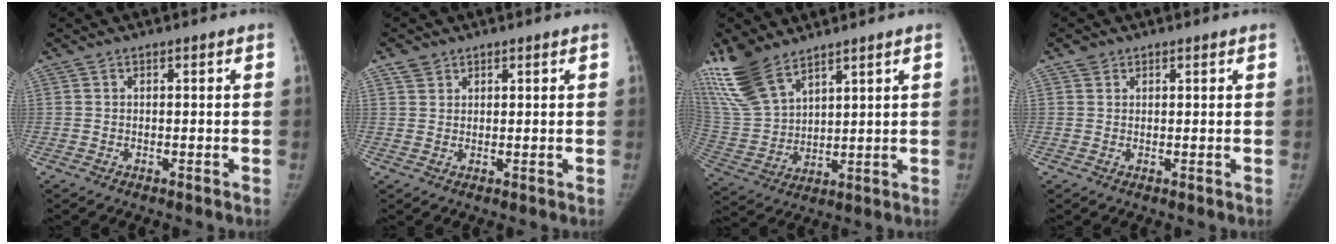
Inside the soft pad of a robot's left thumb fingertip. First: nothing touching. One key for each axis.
{"total": 2.4, "fx": 1.7, "fy": 1.6, "fz": 0.5, "tx": -0.001, "ty": -0.003, "tz": 0.031}
{"total": 15.1, "fx": 11.0, "fy": 6.6, "fz": 7.9, "tx": -0.160, "ty": -0.039, "tz": 0.232}
{"total": 1.6, "fx": 1.1, "fy": 1.1, "fz": 0.3, "tx": 0.005, "ty": -0.005, "tz": 0.016}